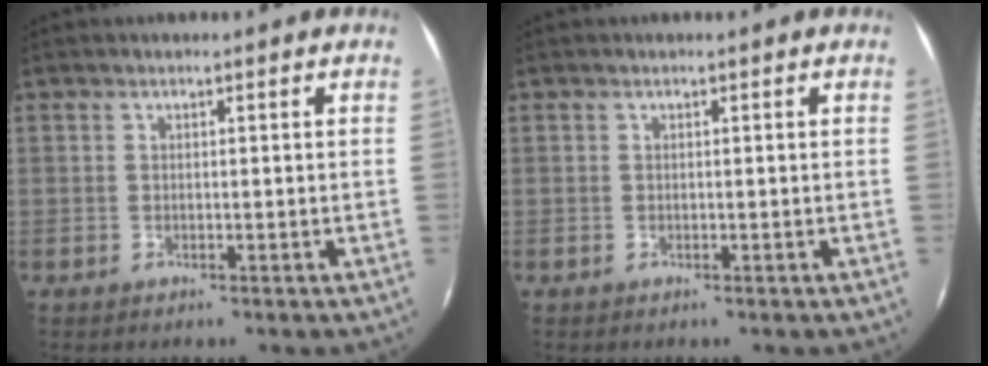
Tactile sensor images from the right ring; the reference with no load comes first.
{"total": 0.0}